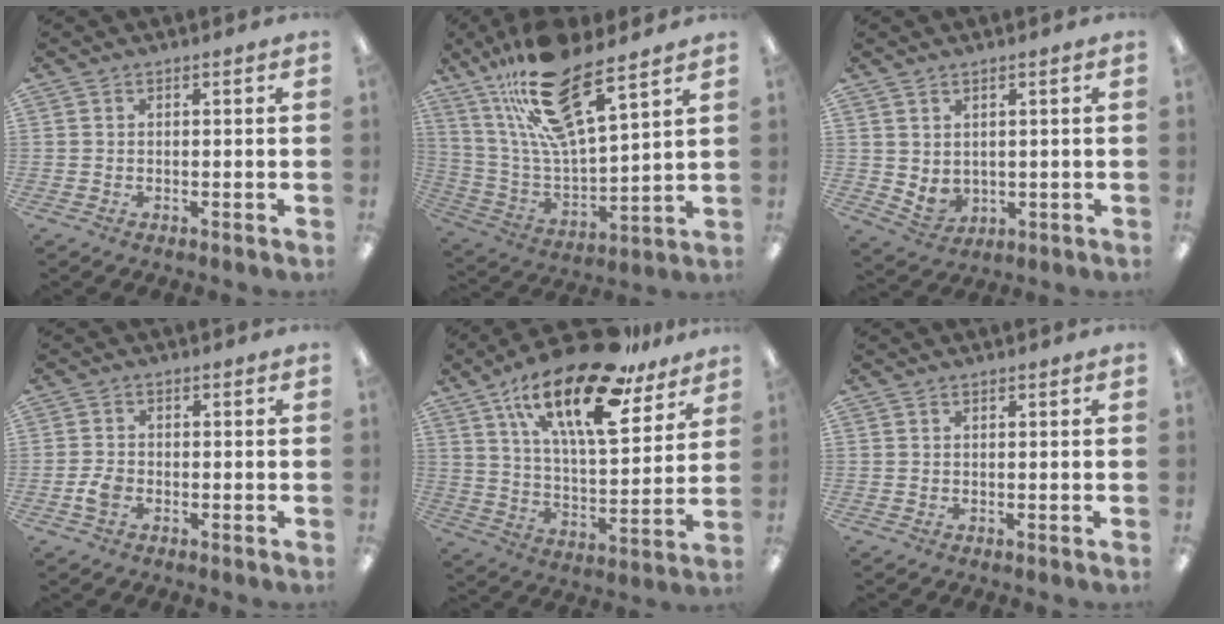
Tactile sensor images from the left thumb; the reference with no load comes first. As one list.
[{"total": 21.8, "force": [15.2, 5.9, 14.5], "torque": [-0.281, -0.079, 0.260]}, {"total": 3.6, "force": [1.4, 2.8, 1.8], "torque": [-0.042, -0.015, 0.025]}, {"total": 3.2, "force": [-1.3, 2.1, 2.0], "torque": [-0.041, 0.005, -0.024]}, {"total": 23.9, "force": [15.5, 8.9, 15.8], "torque": [-0.256, -0.091, 0.261]}, {"total": 0.0}]